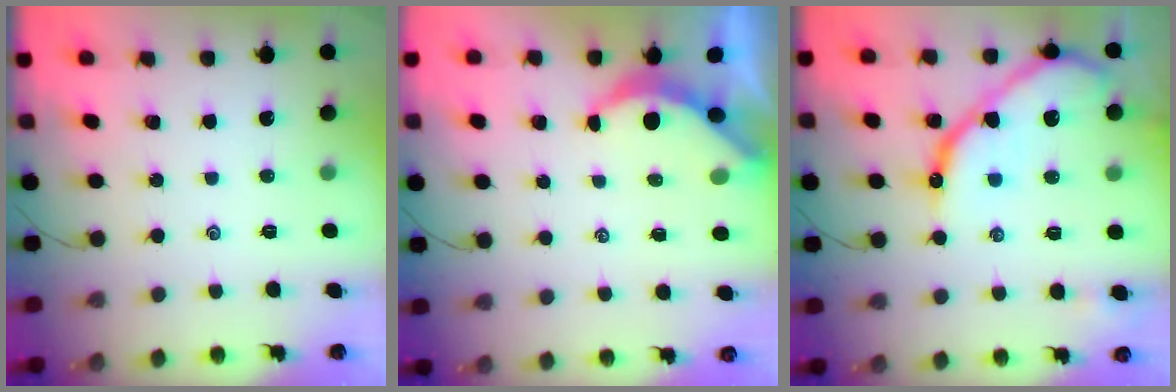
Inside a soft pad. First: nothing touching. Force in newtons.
{"total": 4.4, "press": 4.4, "slide": 0.5}
{"total": 14.5, "press": 14.5, "slide": 1.4}